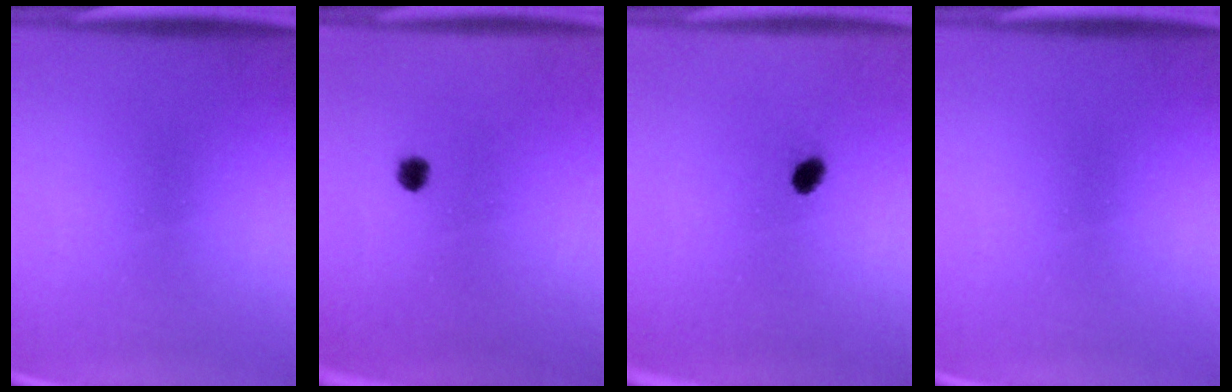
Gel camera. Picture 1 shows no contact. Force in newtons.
{"total": 1.7}
{"total": 1.7}
{"total": 0.0}